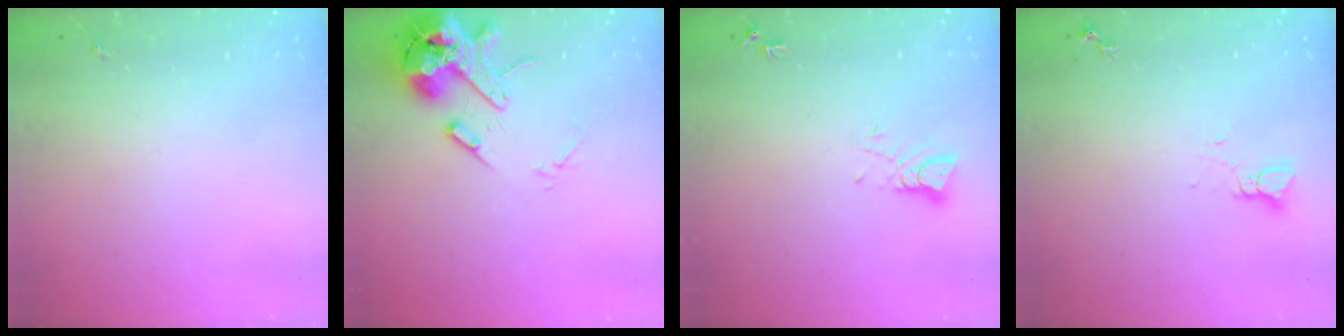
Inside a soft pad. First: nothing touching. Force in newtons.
{"total": 14.0, "press": 13.8, "slide": 2.4}
{"total": 3.8, "press": 3.8, "slide": 0.2}
{"total": 3.0, "press": 3.0, "slide": 0.2}